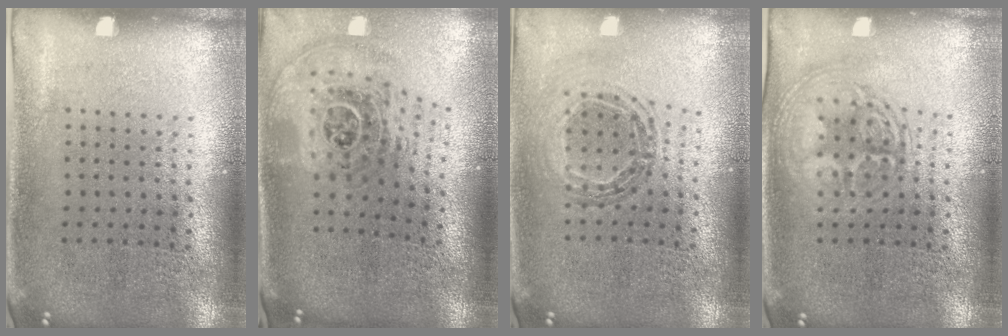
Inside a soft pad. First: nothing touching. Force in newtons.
{"total": 2.1, "press": 1.6, "slide": 1.4}
{"total": 0.8, "press": 0.8, "slide": 0.1}
{"total": 2.8, "press": 2.7, "slide": 0.3}